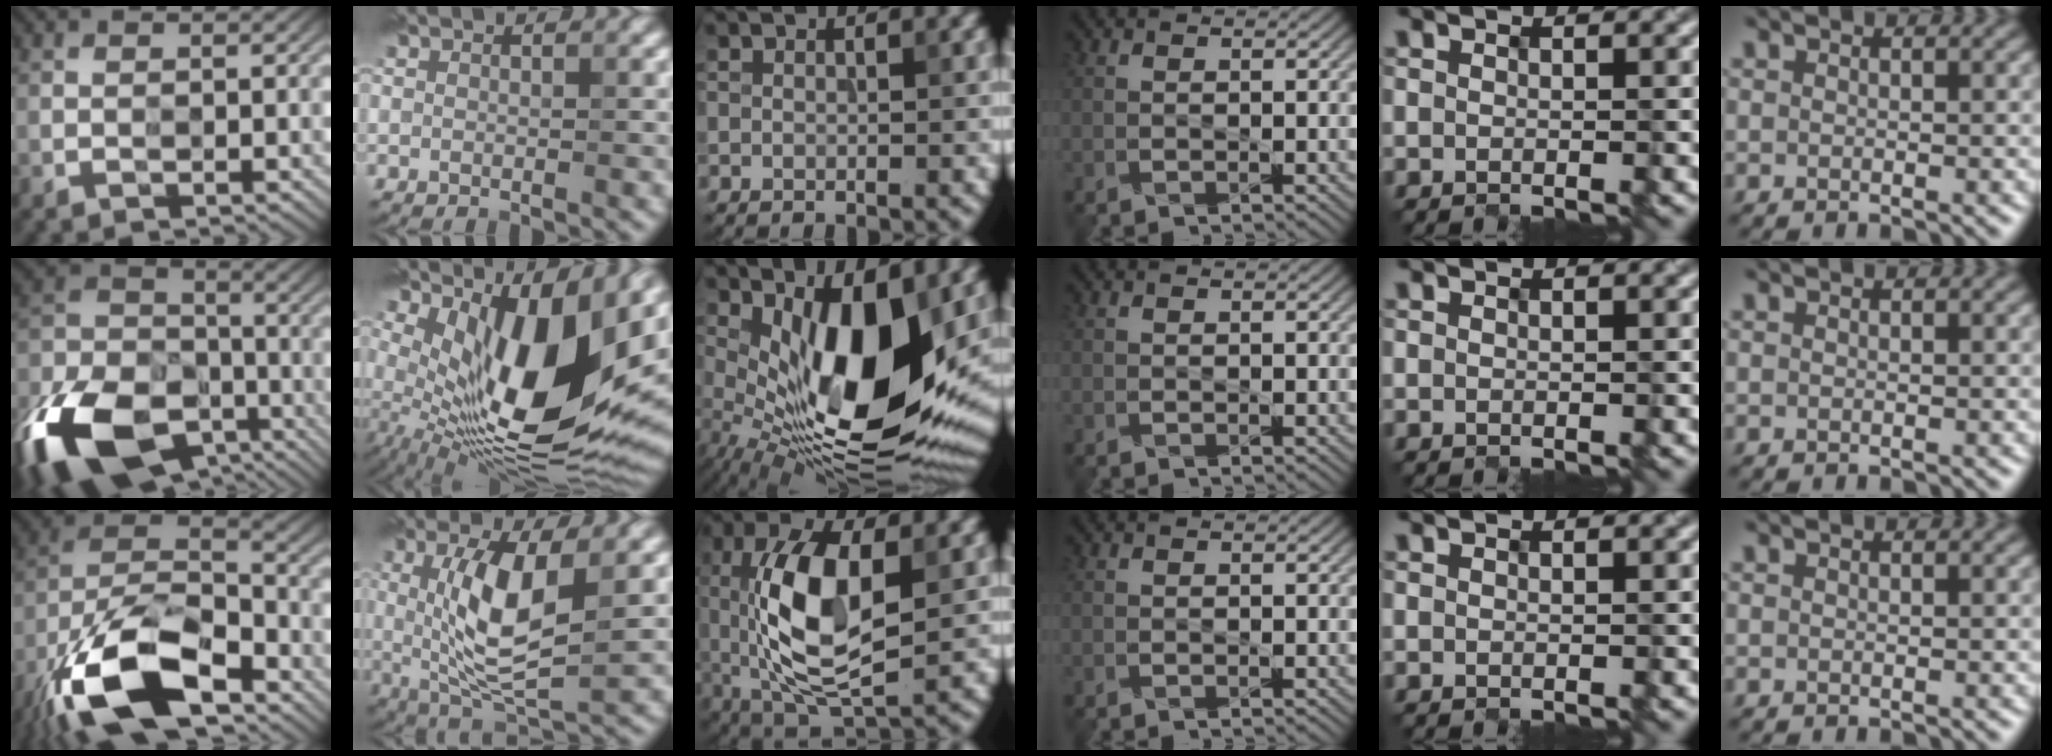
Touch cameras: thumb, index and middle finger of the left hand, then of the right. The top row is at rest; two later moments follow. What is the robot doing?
{"motion": "insert", "object": "pen cap and body"}